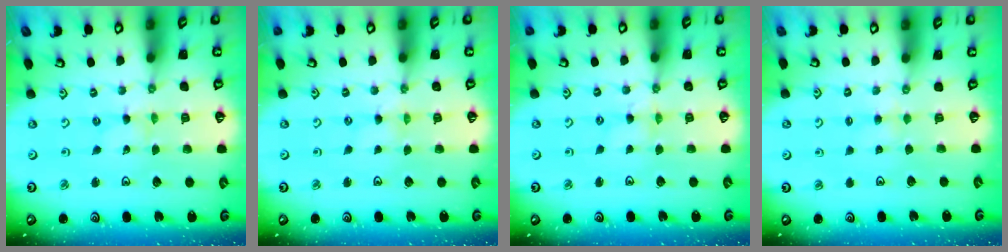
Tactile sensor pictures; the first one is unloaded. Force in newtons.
{"total": 0.0}
{"total": 1.3, "press": 1.3, "slide": 0.2}
{"total": 2.0, "press": 2.0, "slide": 0.3}